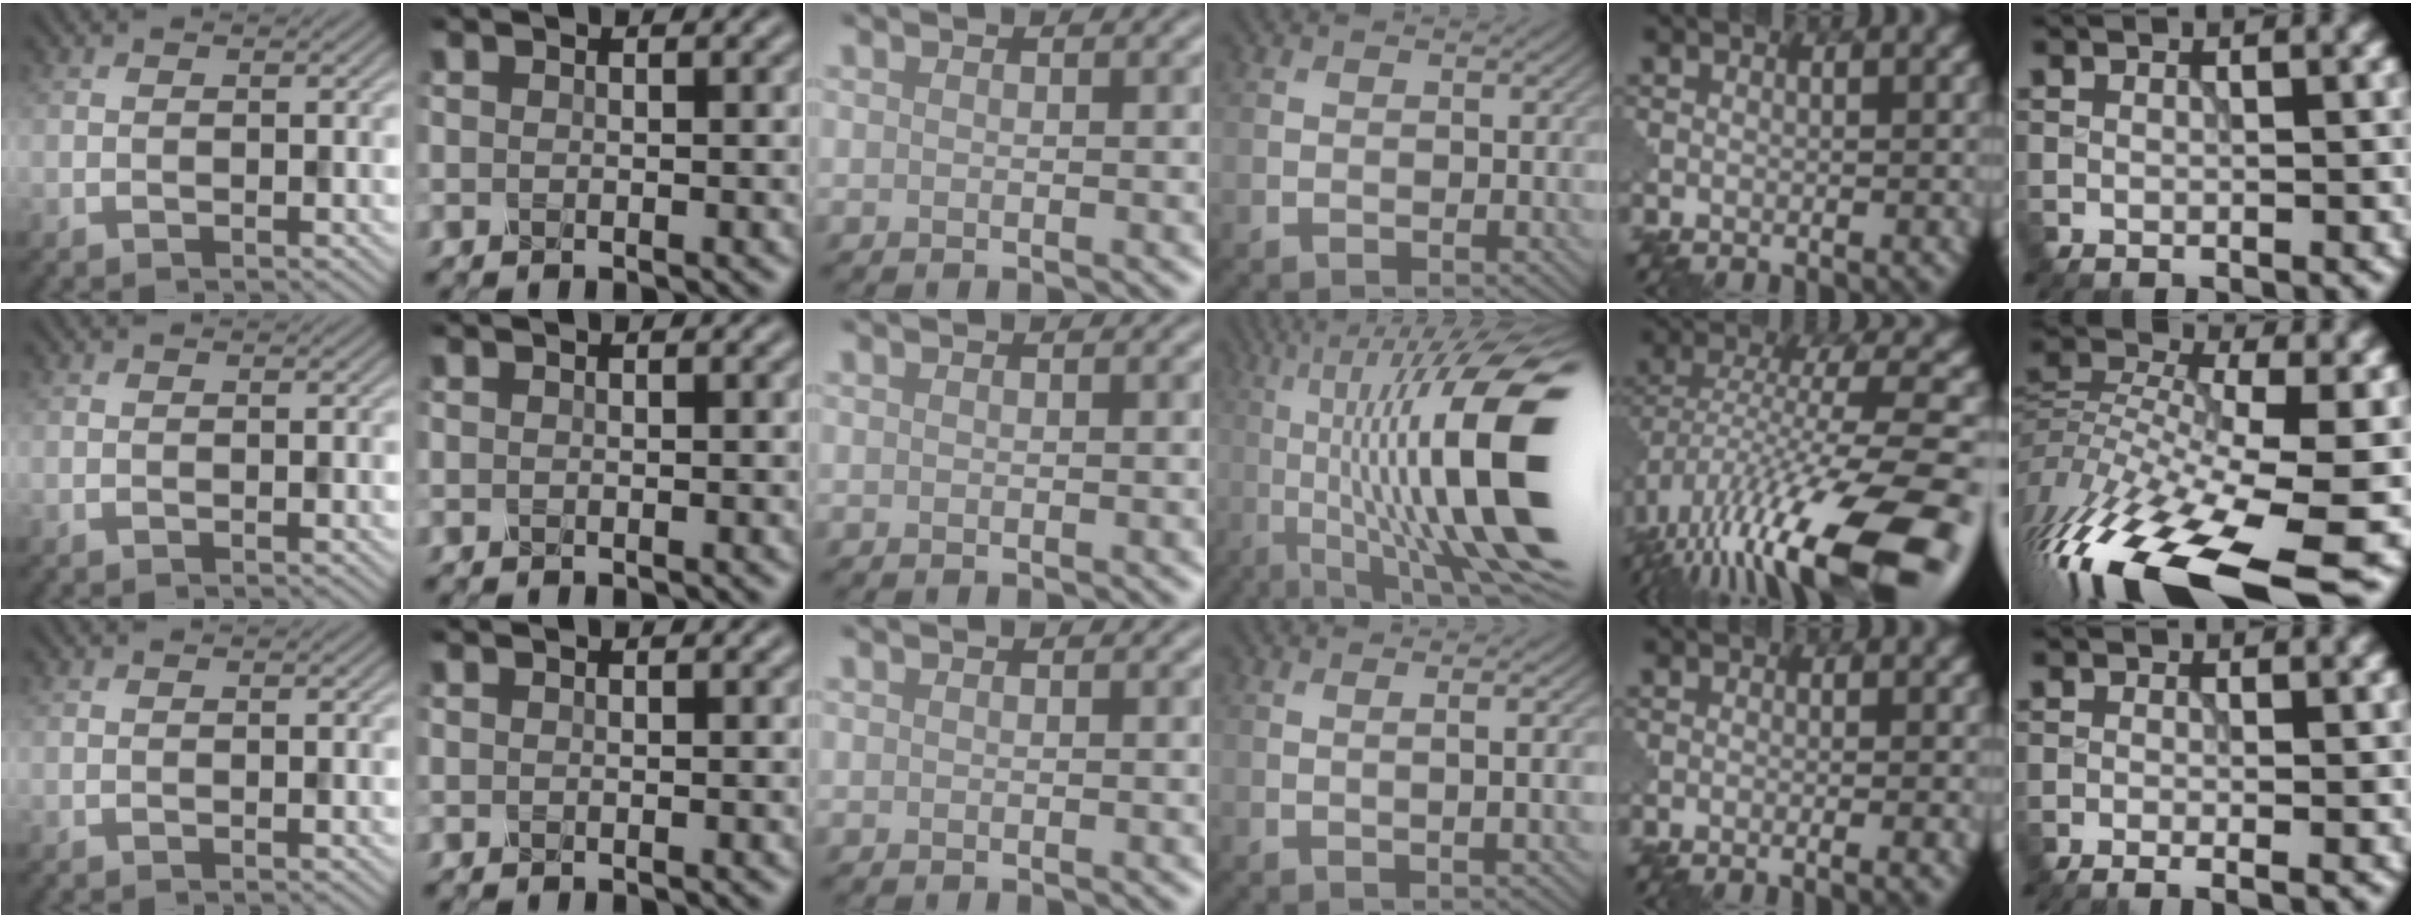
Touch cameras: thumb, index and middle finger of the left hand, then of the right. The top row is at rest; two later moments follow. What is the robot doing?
{"motion": "shake", "object": "plastic piggy bank"}